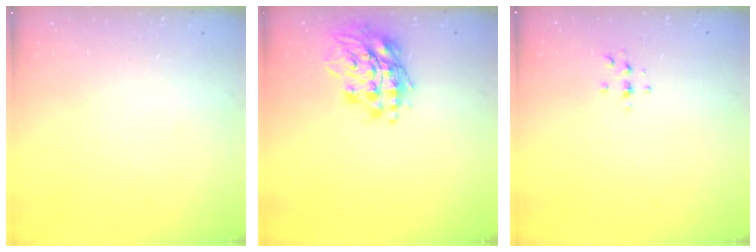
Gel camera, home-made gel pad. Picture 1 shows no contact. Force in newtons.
{"total": 17.6, "press": 17.4, "slide": 2.6}
{"total": 2.2, "press": 2.1, "slide": 0.2}